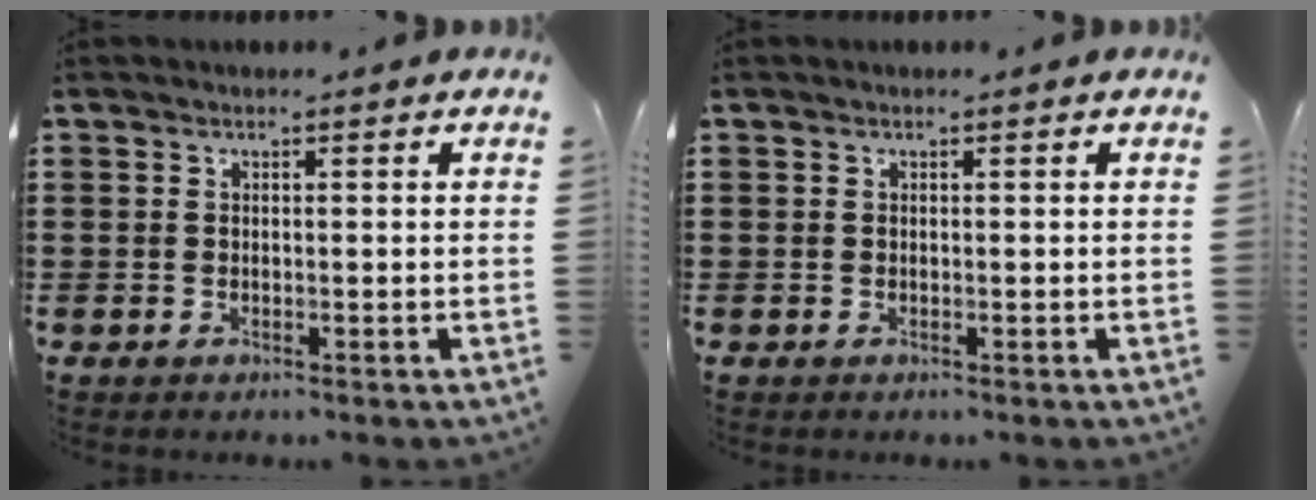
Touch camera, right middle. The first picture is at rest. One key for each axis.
{"total": 0.0}